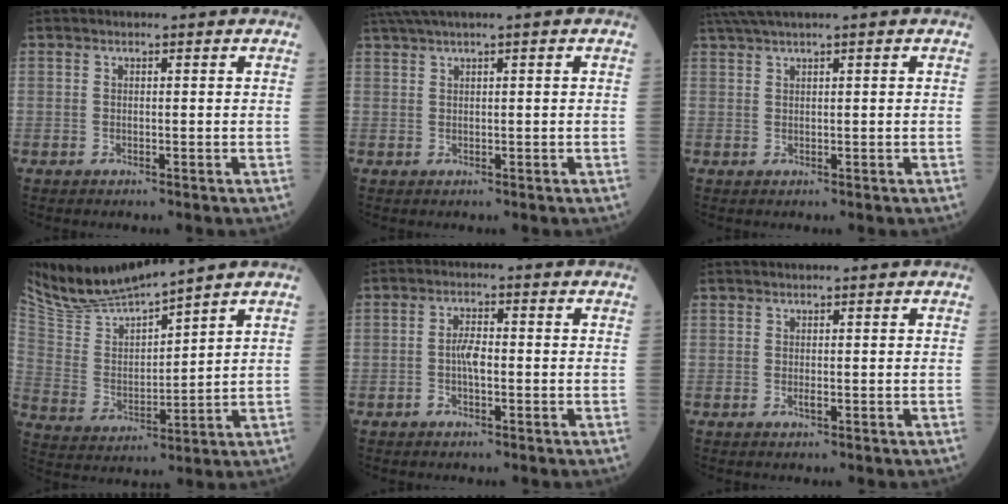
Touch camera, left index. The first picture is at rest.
{"total": 3.0, "force": [2.0, -0.6, 2.2], "torque": [-0.052, 0.019, 0.047]}
{"total": 3.1, "force": [2.3, -0.7, 1.9], "torque": [-0.047, 0.018, 0.052]}
{"total": 11.0, "force": [10.4, -0.7, 3.4], "torque": [-0.087, 0.002, 0.216]}
{"total": 2.9, "force": [-0.8, 0.9, 2.6], "torque": [-0.054, 0.001, -0.016]}
{"total": 0.5, "force": [0.1, 0.1, 0.5], "torque": [-0.012, 0.001, 0.002]}